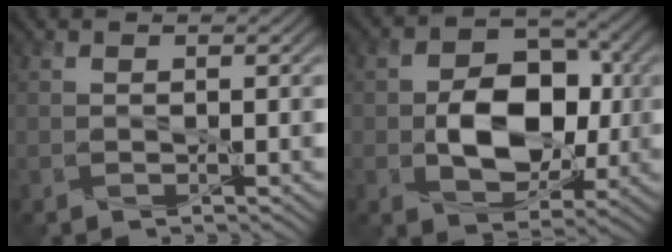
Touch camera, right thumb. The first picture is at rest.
{"total": 9.5, "force": [-1.0, 6.5, 6.9], "torque": [-0.114, 0.004, -0.024]}